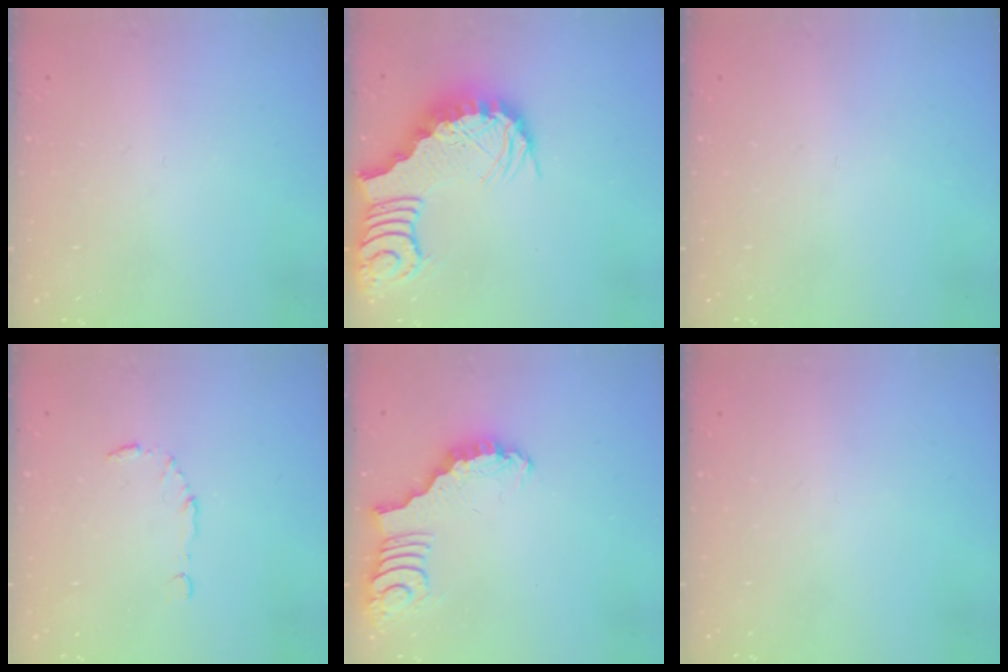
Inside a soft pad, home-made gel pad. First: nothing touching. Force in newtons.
{"total": 3.7, "press": 3.6, "slide": 0.7}
{"total": 0.0}
{"total": 5.8, "press": 5.8, "slide": 0.5}
{"total": 2.2, "press": 2.2, "slide": 0.0}
{"total": 0.0}